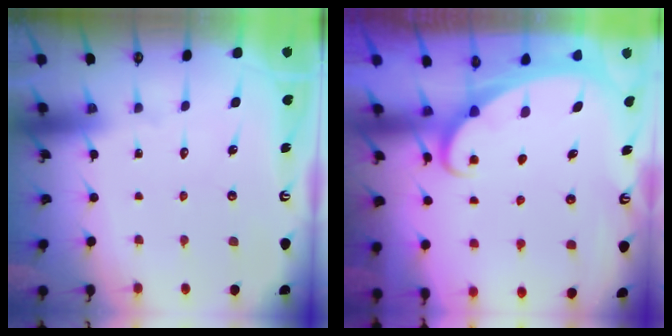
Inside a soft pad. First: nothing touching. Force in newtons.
{"total": 2.0, "press": 2.0, "slide": 0.2}